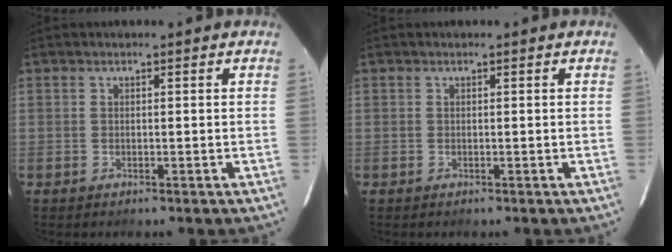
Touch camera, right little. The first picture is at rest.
{"total": 0.0}